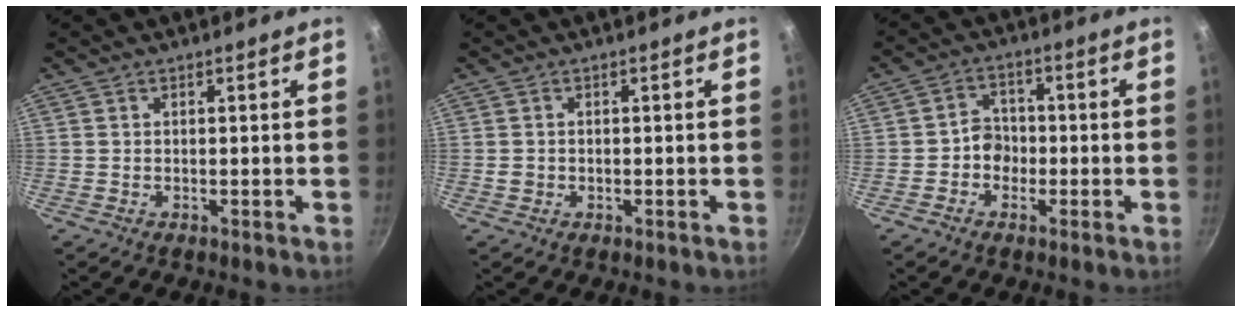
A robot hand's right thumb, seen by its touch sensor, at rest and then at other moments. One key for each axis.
{"total": 1.6, "fx": -0.4, "fy": 1.3, "fz": 0.9, "tx": -0.019, "ty": 0.004, "tz": -0.009}
{"total": 4.5, "fx": -1.3, "fy": 3.9, "fz": 1.9, "tx": 0.004, "ty": 0.021, "tz": -0.028}